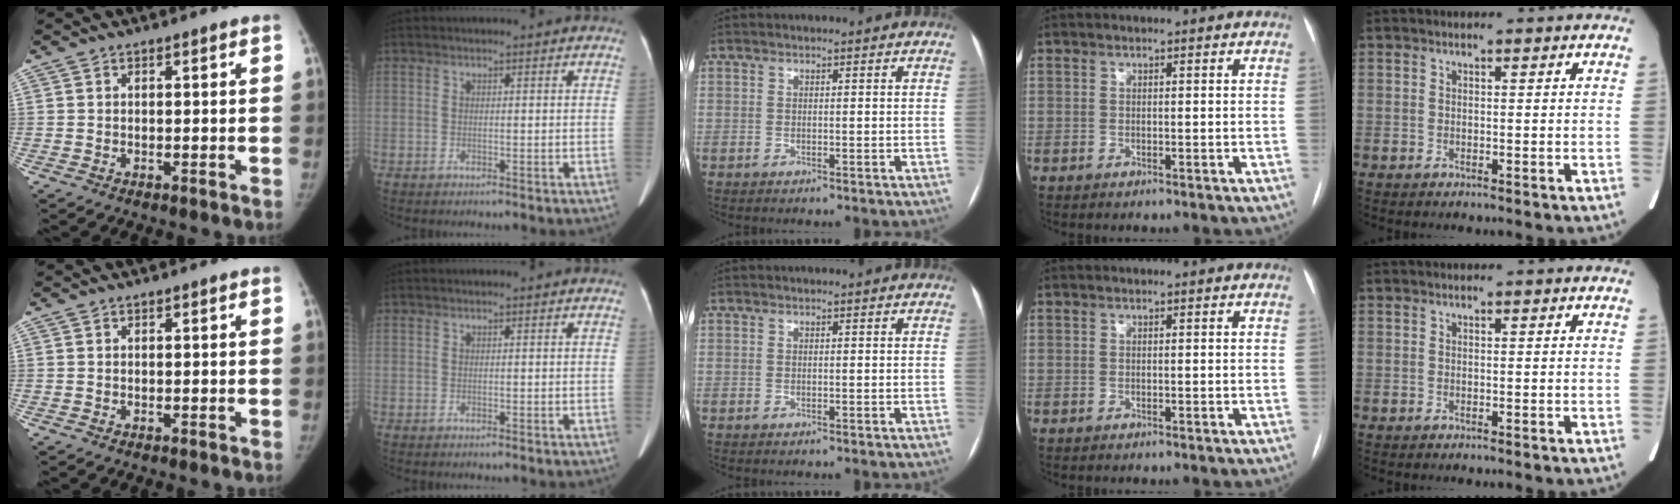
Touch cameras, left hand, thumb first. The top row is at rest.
{}